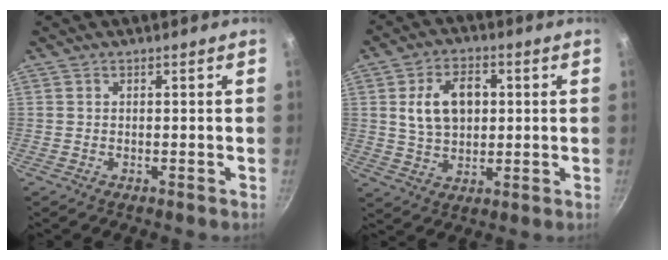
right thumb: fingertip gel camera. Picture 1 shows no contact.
{"total": 10.6, "force": [1.9, 7.2, 7.6], "torque": [-0.108, 0.004, 0.032]}